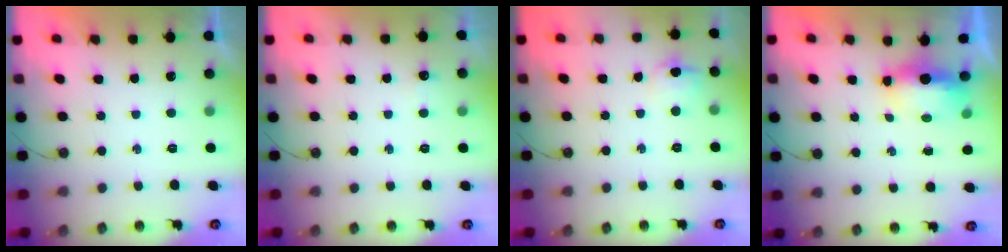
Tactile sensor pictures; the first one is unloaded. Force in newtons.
{"total": 2.8, "press": 2.7, "slide": 0.4}
{"total": 4.7, "press": 4.5, "slide": 1.5}
{"total": 10.2, "press": 7.1, "slide": 7.3}